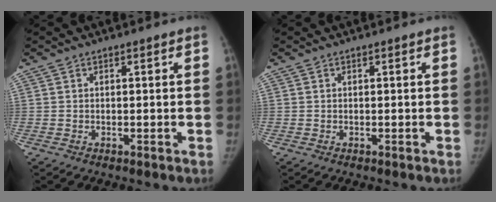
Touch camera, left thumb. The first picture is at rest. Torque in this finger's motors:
{"motor_torque": [0.00, 0.00, 0.07, -0.03, 0.00]}